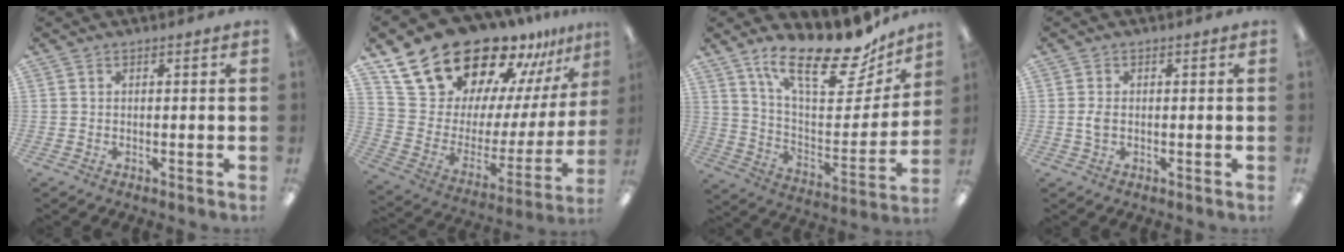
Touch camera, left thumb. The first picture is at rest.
{"total": 26.1, "force": [19.8, 12.5, 11.5], "torque": [-0.192, -0.141, 0.365]}
{"total": 22.1, "force": [16.2, 7.4, 13.2], "torque": [-0.197, -0.115, 0.273]}
{"total": 2.5, "force": [-0.1, 1.5, 1.9], "torque": [-0.044, 0.000, -0.004]}